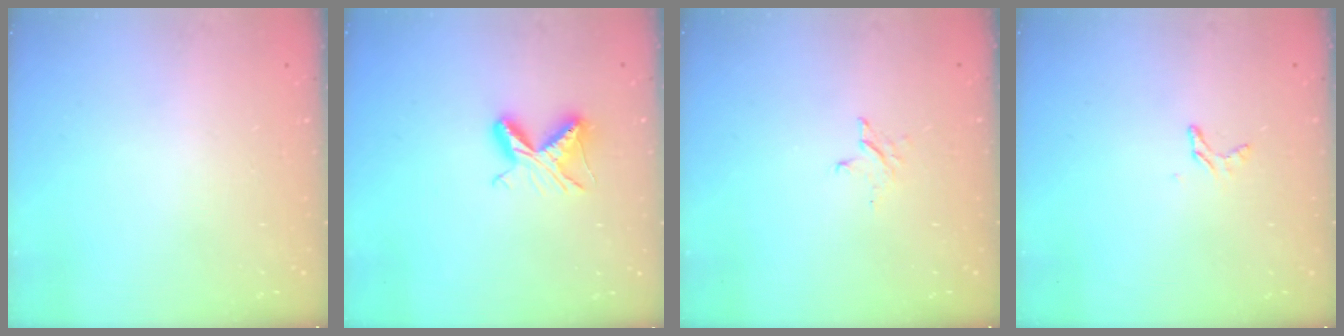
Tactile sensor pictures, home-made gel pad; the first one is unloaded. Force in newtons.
{"total": 6.7, "press": 6.7, "slide": 0.8}
{"total": 2.6, "press": 2.6, "slide": 0.3}
{"total": 3.1, "press": 3.1, "slide": 0.2}